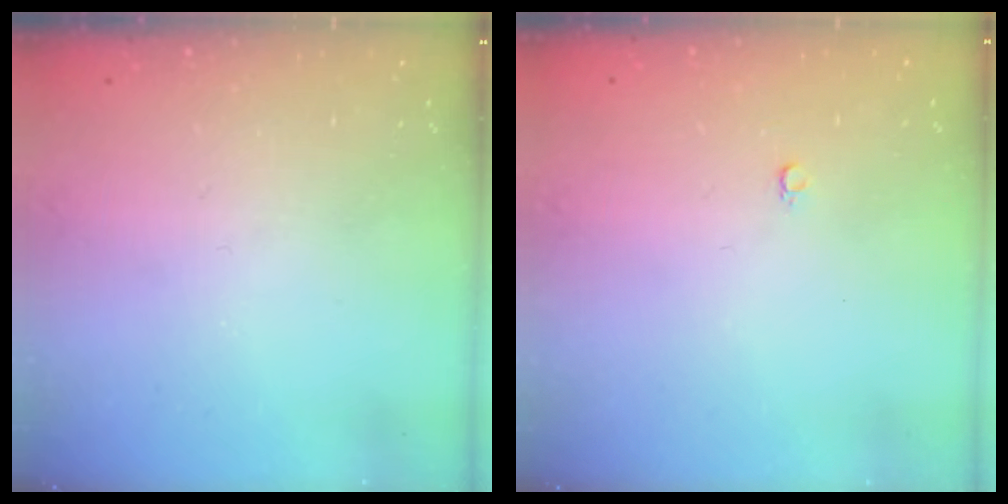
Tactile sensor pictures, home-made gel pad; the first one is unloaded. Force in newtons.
{"total": 2.4, "press": 2.4, "slide": 0.2}